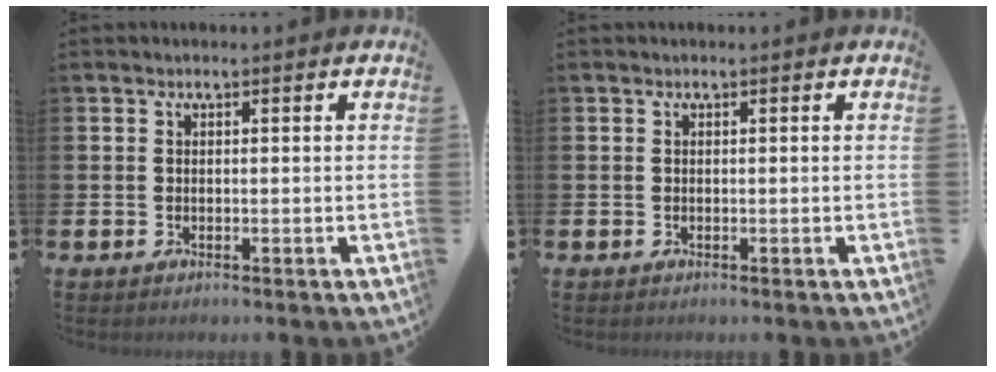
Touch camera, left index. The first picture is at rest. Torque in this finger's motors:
{"motor_torque": [0.00, 0.00, 0.00, 0.00]}